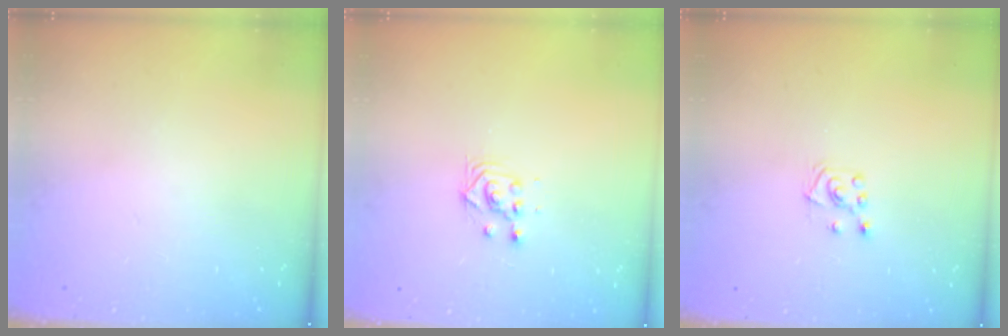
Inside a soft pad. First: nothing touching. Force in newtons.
{"total": 2.8, "press": 2.8, "slide": 0.2}
{"total": 4.6, "press": 4.6, "slide": 0.5}